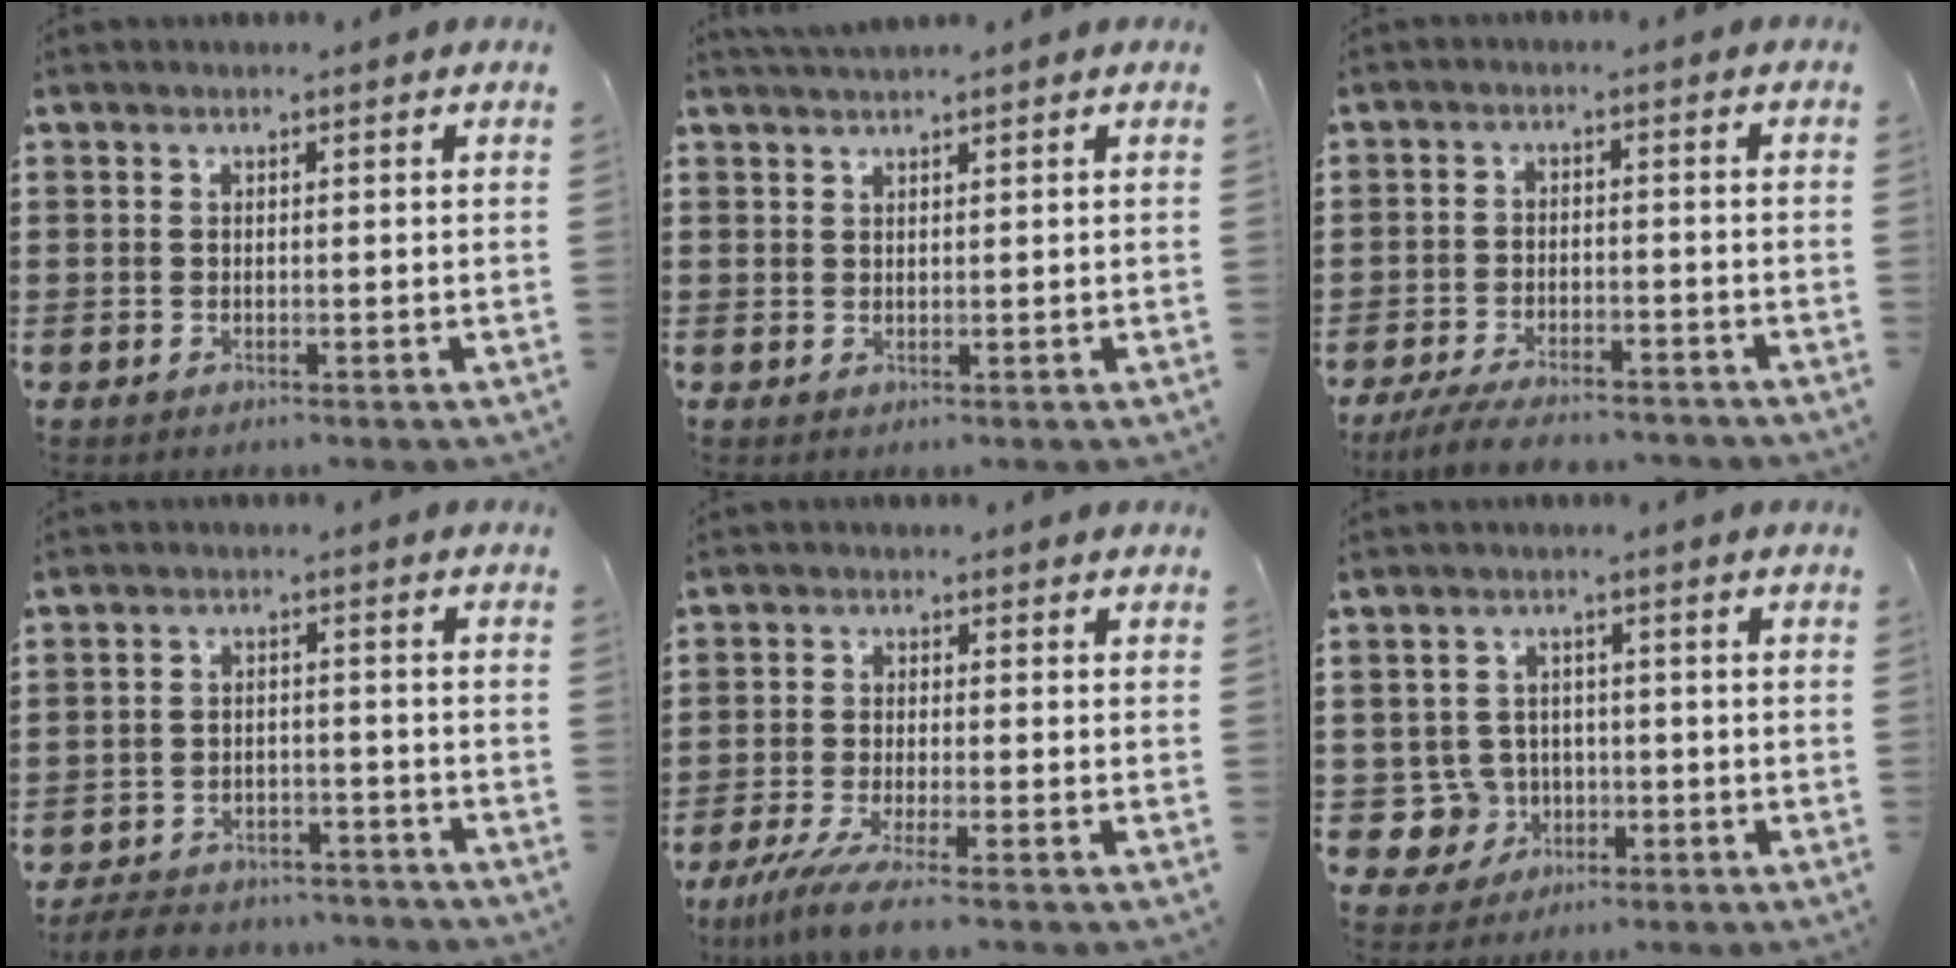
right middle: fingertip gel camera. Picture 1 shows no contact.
{"total": 1.4, "force": [1.4, -0.1, 0.4], "torque": [-0.011, 0.000, 0.026]}
{"total": 5.3, "force": [-4.8, 0.7, 2.1], "torque": [-0.046, -0.005, -0.094]}
{"total": 5.1, "force": [-5.0, 0.8, 0.7], "torque": [-0.014, 0.008, -0.101]}
{"total": 5.4, "force": [-4.1, 0.0, 3.5], "torque": [-0.087, -0.025, -0.082]}
{"total": 5.3, "force": [-1.4, 4.9, 1.7], "torque": [-0.066, 0.004, -0.029]}